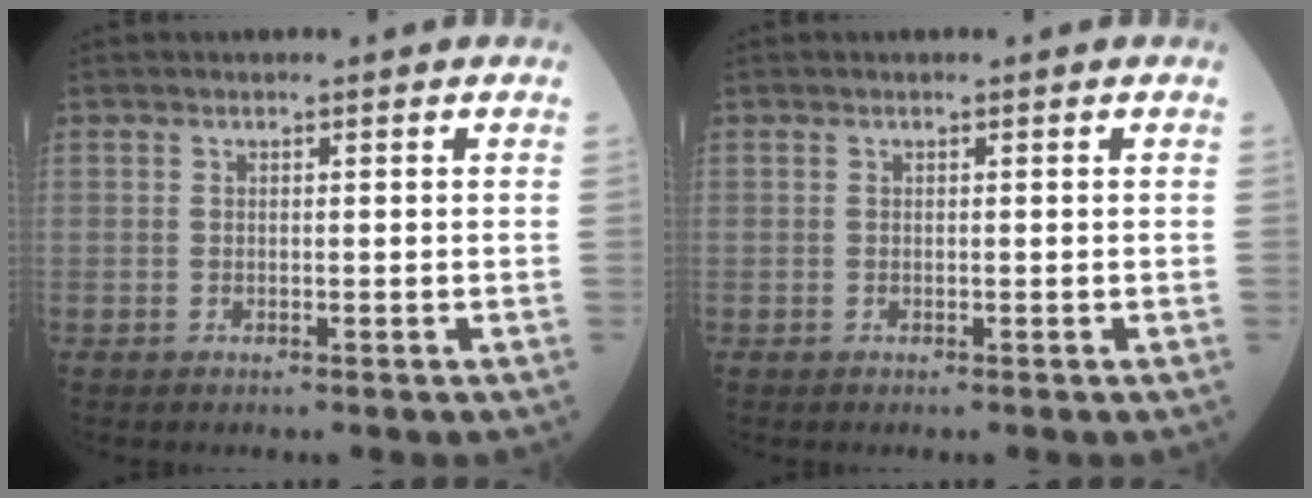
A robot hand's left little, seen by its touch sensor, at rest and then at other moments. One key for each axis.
{"total": 0.0}